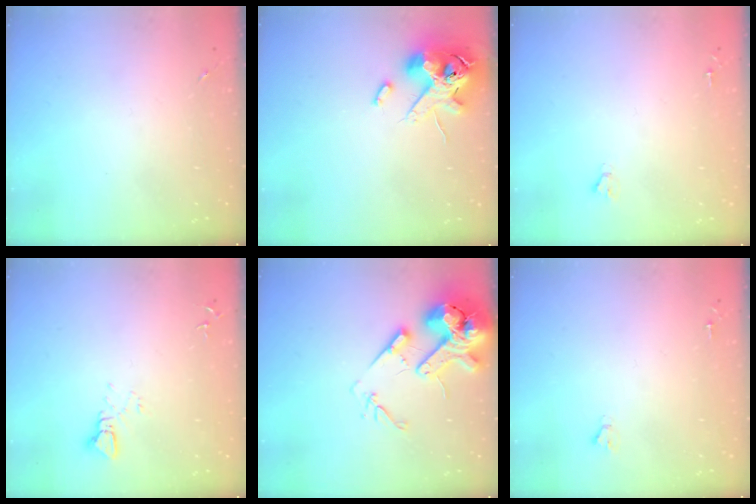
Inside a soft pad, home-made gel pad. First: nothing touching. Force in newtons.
{"total": 14.2, "press": 14.0, "slide": 2.3}
{"total": 1.6, "press": 1.6, "slide": 0.2}
{"total": 2.7, "press": 2.7, "slide": 0.1}
{"total": 16.8, "press": 16.6, "slide": 2.5}
{"total": 1.6, "press": 1.6, "slide": 0.2}